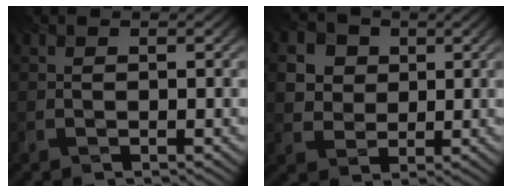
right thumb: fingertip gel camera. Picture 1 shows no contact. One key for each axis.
{"total": 5.4, "fx": 1.5, "fy": 4.9, "fz": 1.8, "tx": -0.089, "ty": -0.001, "tz": 0.024}